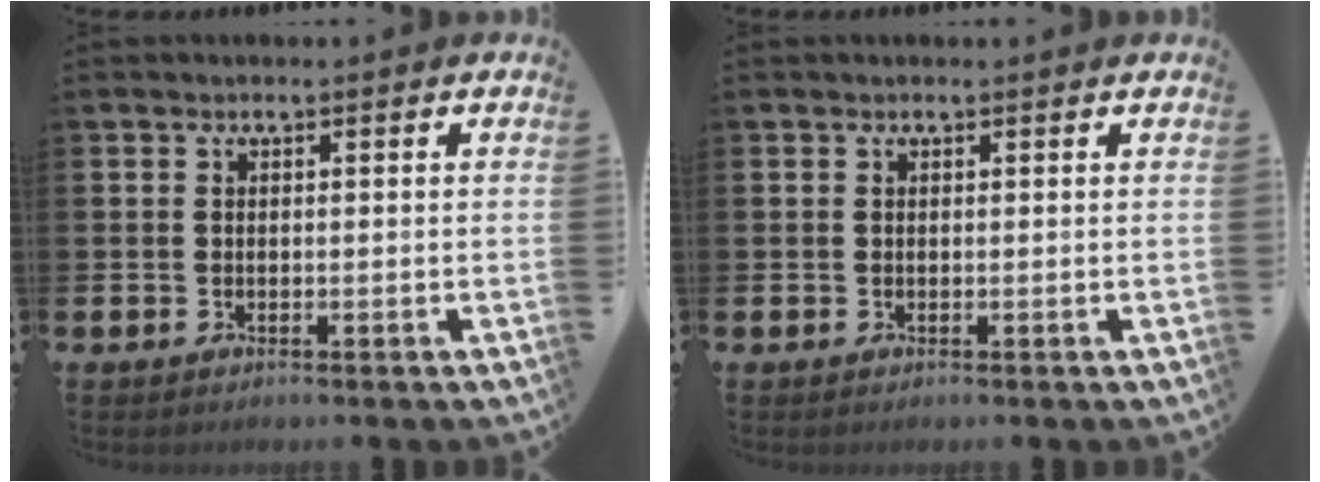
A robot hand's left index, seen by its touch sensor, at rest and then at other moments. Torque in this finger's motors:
{"motor_torque": [0.25, -0.28, -0.03, -0.01]}